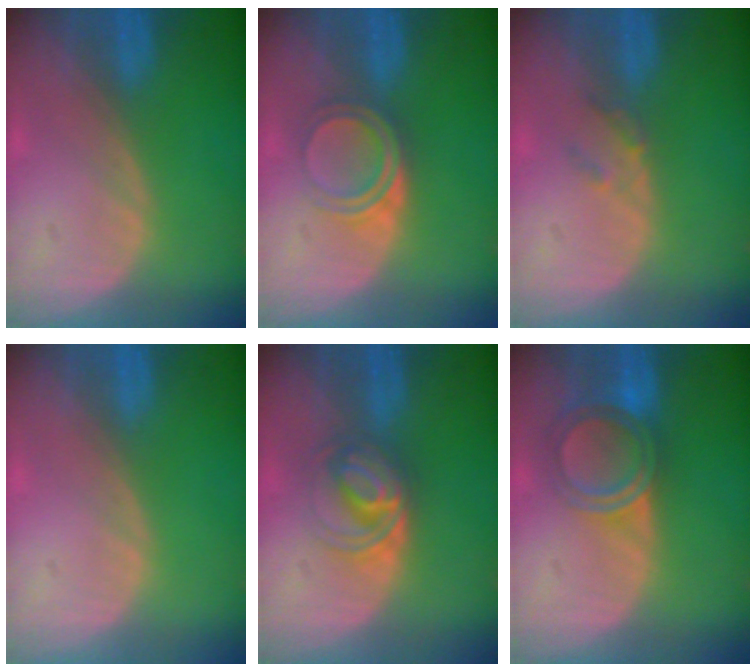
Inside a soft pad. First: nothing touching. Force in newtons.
{"total": 5.0, "press": 4.2, "slide": 2.6}
{"total": 1.8, "press": 1.6, "slide": 0.8}
{"total": 0.0}
{"total": 5.7, "press": 5.4, "slide": 1.7}
{"total": 6.0, "press": 5.4, "slide": 2.6}